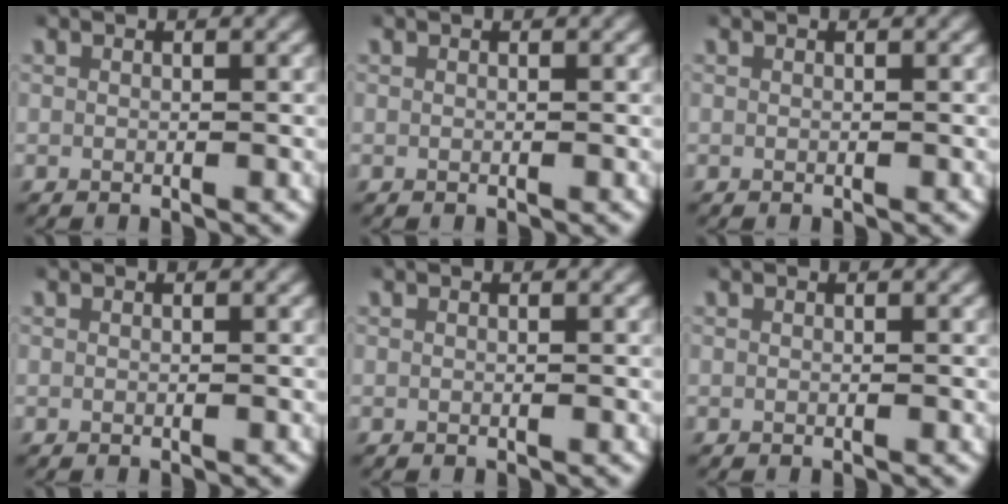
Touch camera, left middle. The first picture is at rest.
{"total": 0.0}
{"total": 0.0}
{"total": 0.0}
{"total": 0.0}
{"total": 0.0}